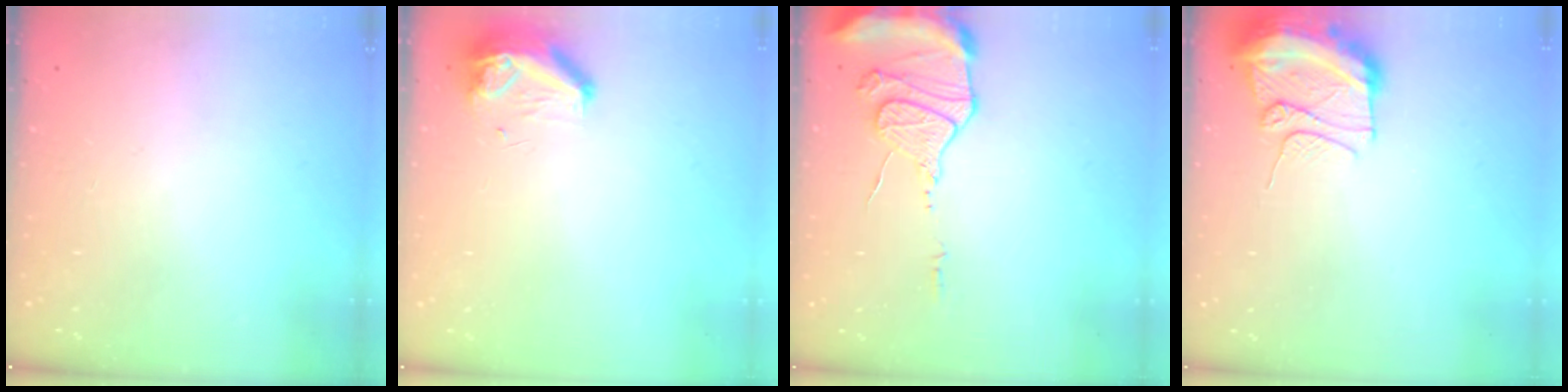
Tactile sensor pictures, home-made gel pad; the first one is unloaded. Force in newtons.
{"total": 8.4, "press": 8.2, "slide": 1.9}
{"total": 12.5, "press": 12.4, "slide": 1.1}
{"total": 12.4, "press": 12.3, "slide": 1.6}